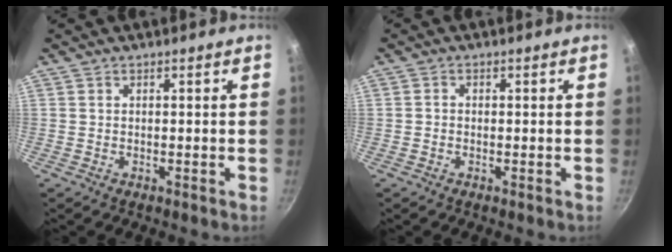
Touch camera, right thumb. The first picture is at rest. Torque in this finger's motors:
{"motor_torque": [-0.36, -0.29, 0.20, -0.56, 0.05]}